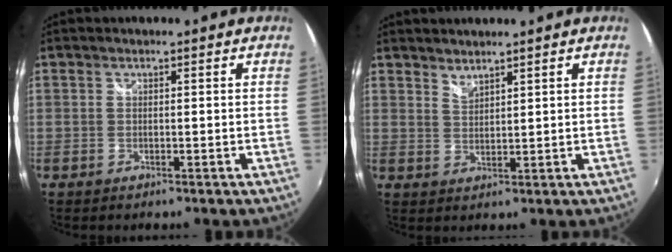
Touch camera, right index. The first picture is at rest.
{"total": 2.3, "force": [2.2, 0.2, 0.5], "torque": [-0.006, -0.001, 0.040]}